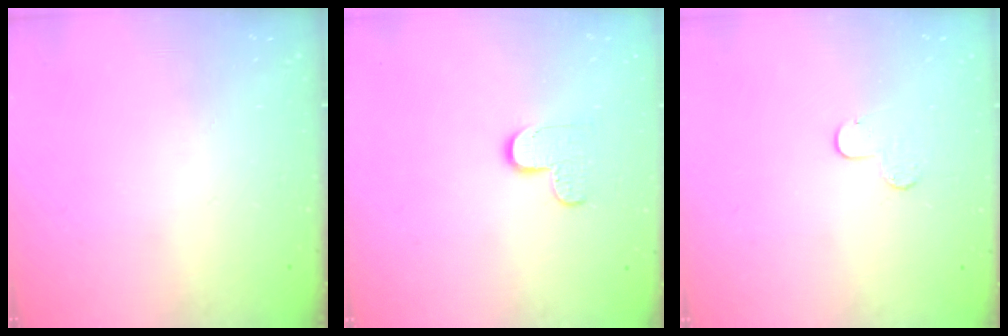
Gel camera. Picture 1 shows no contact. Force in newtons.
{"total": 6.6, "press": 6.5, "slide": 0.4}
{"total": 5.5, "press": 5.5, "slide": 0.5}